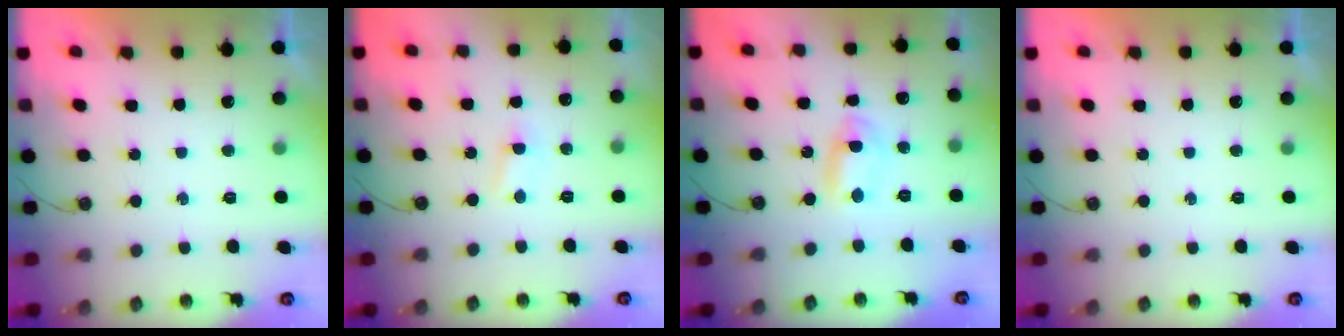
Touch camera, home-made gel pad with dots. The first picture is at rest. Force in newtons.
{"total": 2.8, "press": 2.8, "slide": 0.4}
{"total": 2.3, "press": 2.0, "slide": 1.2}
{"total": 0.0}